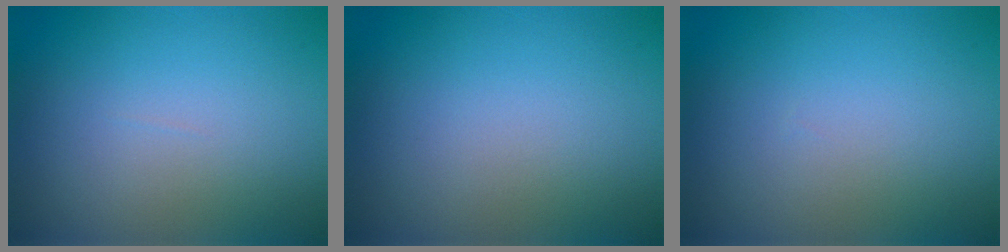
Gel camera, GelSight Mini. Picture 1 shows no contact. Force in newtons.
{"total": 0.0}
{"total": 0.0}